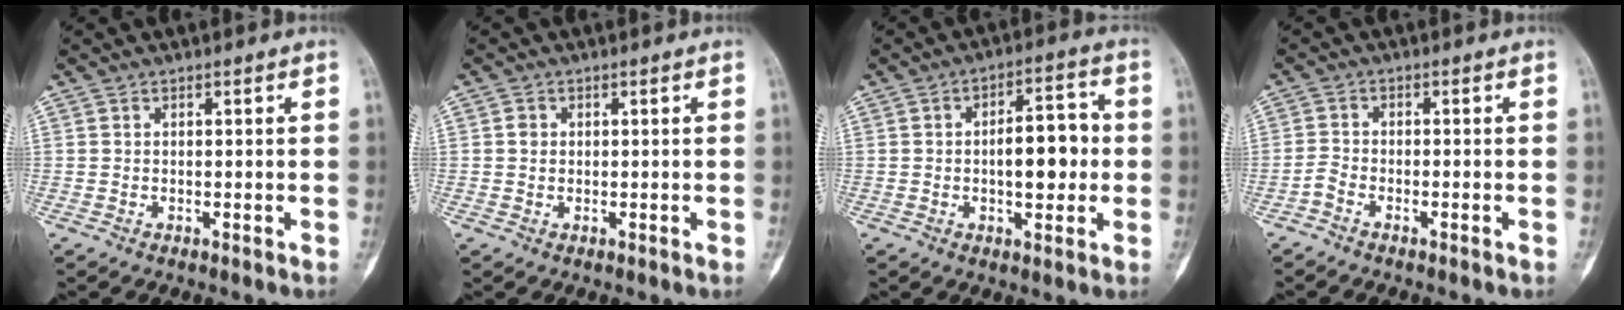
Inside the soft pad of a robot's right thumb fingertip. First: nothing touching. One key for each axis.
{"total": 1.4, "fx": 0.2, "fy": 1.2, "fz": 0.7, "tx": -0.004, "ty": 0.002, "tz": 0.002}
{"total": 10.1, "fx": -0.3, "fy": 4.8, "fz": 8.8, "tx": -0.110, "ty": 0.019, "tz": -0.007}
{"total": 1.8, "fx": -1.4, "fy": 0.6, "fz": 1.0, "tx": -0.025, "ty": 0.006, "tz": -0.034}